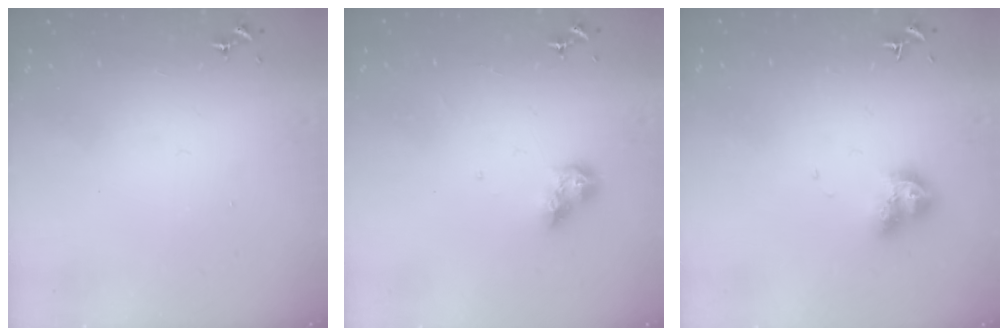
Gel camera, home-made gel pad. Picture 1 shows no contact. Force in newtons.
{"total": 8.2, "press": 8.2, "slide": 0.5}
{"total": 9.6, "press": 9.6, "slide": 1.1}